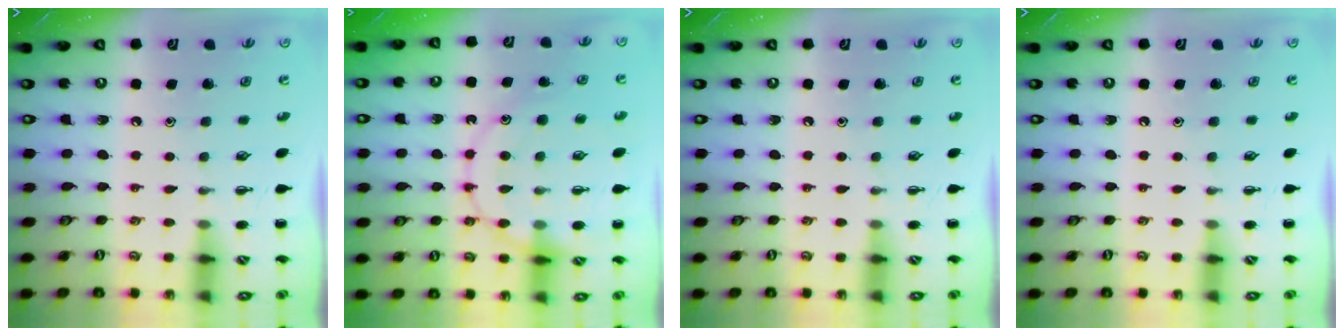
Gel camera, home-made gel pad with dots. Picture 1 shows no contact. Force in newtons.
{"total": 15.9, "press": 15.9, "slide": 1.6}
{"total": 0.0}
{"total": 0.0}